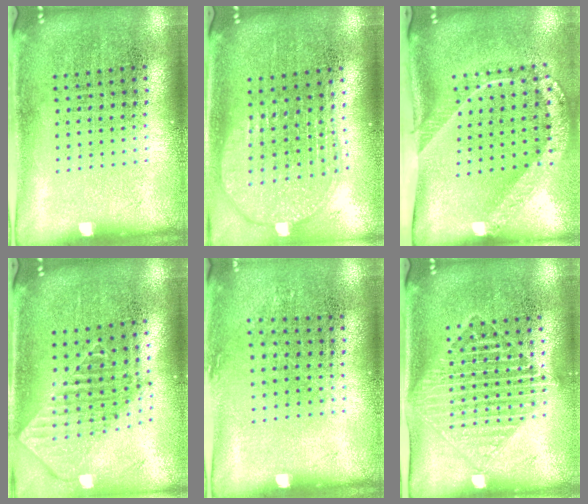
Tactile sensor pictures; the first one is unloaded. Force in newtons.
{"total": 2.0, "press": 1.6, "slide": 1.1}
{"total": 2.4, "press": 1.6, "slide": 1.8}
{"total": 2.0, "press": 1.5, "slide": 1.2}
{"total": 0.8, "press": 0.6, "slide": 0.5}
{"total": 1.6, "press": 1.4, "slide": 0.8}